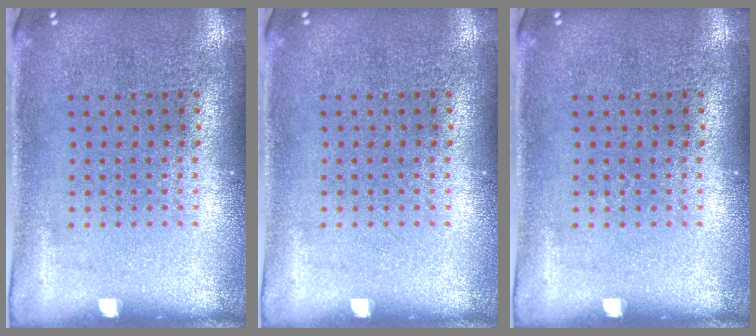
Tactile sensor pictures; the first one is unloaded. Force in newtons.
{"total": 0.0}
{"total": 0.0}